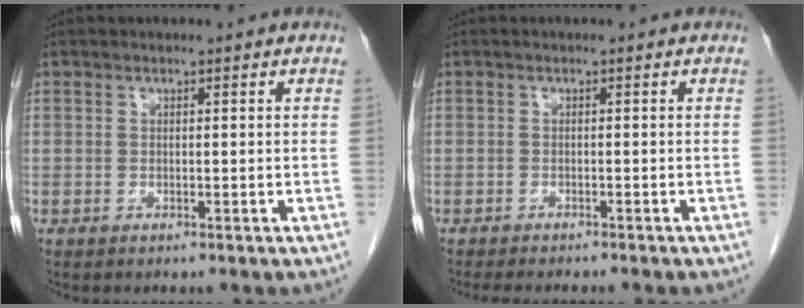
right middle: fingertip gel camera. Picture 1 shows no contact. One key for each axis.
{"total": 6.8, "fx": -5.9, "fy": 0.9, "fz": 3.2, "tx": -0.033, "ty": -0.010, "tz": -0.081}